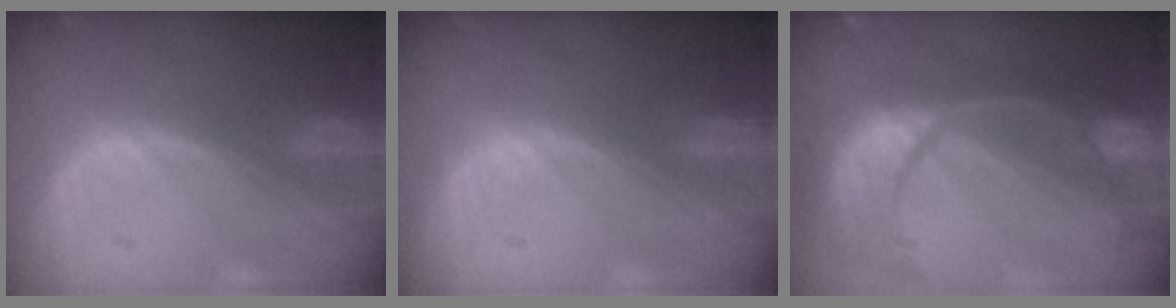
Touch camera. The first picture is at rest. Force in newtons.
{"total": 0.0}
{"total": 13.1, "press": 10.6, "slide": 7.7}